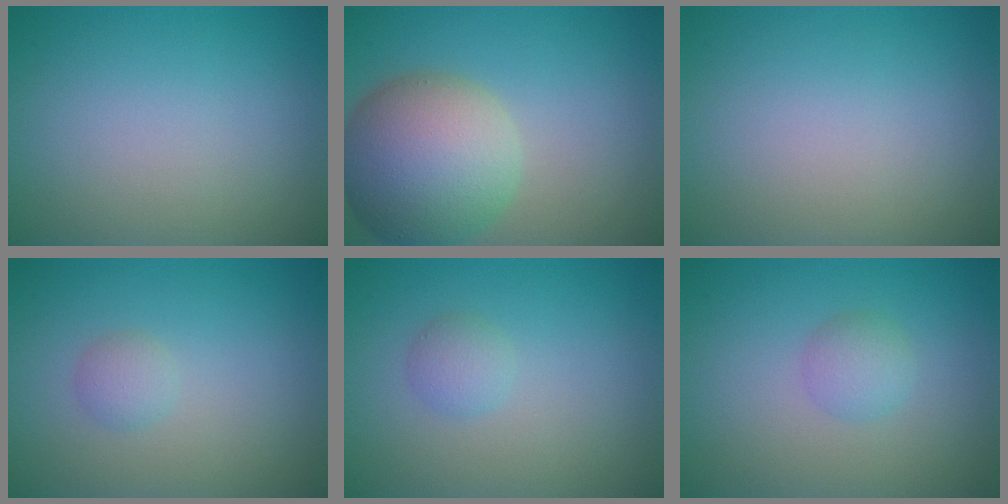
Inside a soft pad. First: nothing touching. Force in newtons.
{"total": 9.9, "press": 9.9, "slide": 0.4}
{"total": 0.0}
{"total": 1.2, "press": 1.2, "slide": 0.0}
{"total": 1.4, "press": 1.4, "slide": 0.0}
{"total": 1.8, "press": 1.8, "slide": 0.1}